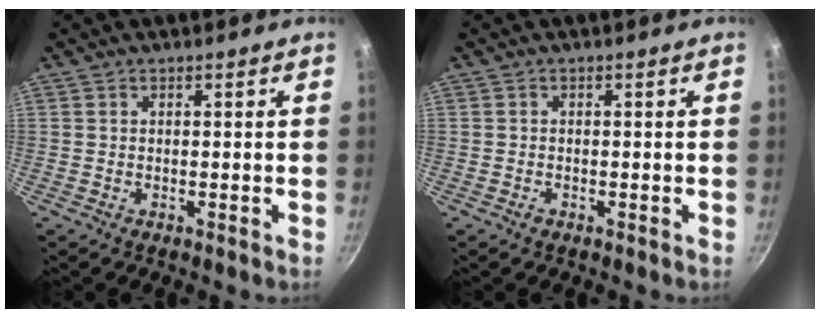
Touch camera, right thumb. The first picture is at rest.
{"total": 0.8, "force": [-0.5, 0.6, 0.3], "torque": [-0.005, 0.003, -0.010]}